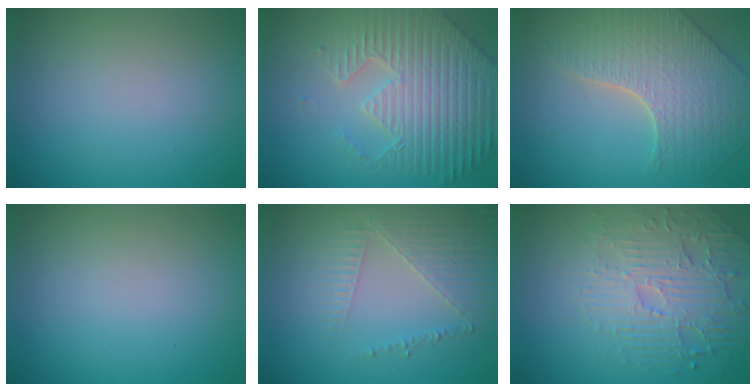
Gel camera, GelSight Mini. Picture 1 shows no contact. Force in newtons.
{"total": 7.6, "press": 5.7, "slide": 5.0}
{"total": 4.5, "press": 4.3, "slide": 1.1}
{"total": 0.0}
{"total": 5.0, "press": 3.2, "slide": 3.8}
{"total": 4.4, "press": 4.1, "slide": 1.5}